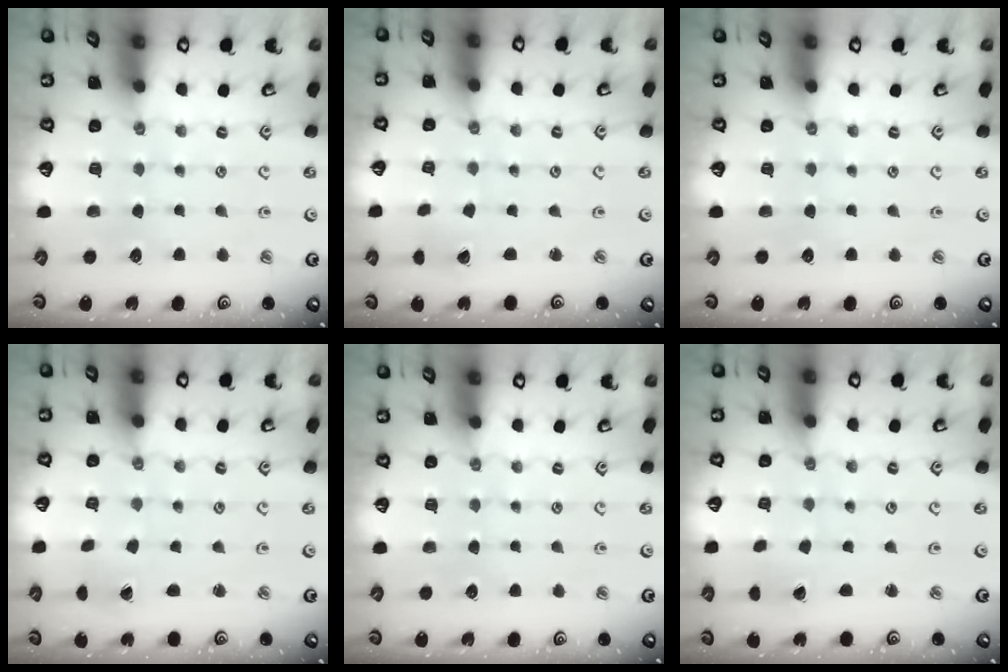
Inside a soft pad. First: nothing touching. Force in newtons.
{"total": 1.1, "press": 1.1, "slide": 0.1}
{"total": 0.0}
{"total": 1.5, "press": 1.5, "slide": 0.1}
{"total": 0.0}
{"total": 0.9, "press": 0.9, "slide": 0.1}